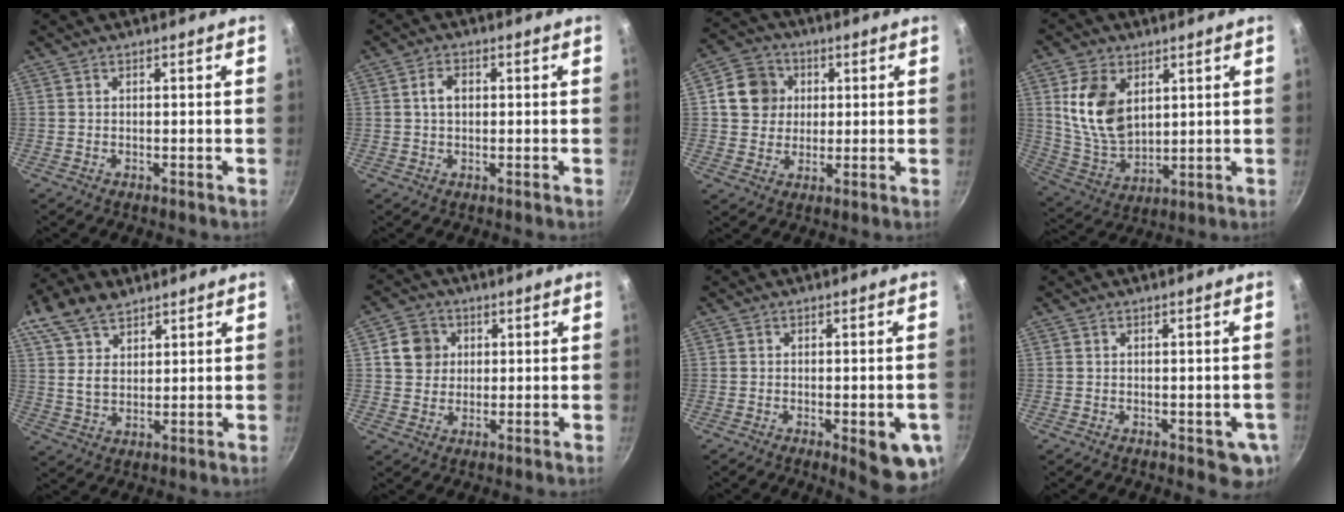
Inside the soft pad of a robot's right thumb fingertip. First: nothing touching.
{"total": 3.2, "force": [0.4, 2.1, 2.3], "torque": [-0.031, 0.008, 0.004]}
{"total": 9.1, "force": [1.9, 8.2, 3.5], "torque": [-0.030, 0.013, 0.025]}
{"total": 13.3, "force": [3.9, 8.8, 9.2], "torque": [-0.155, -0.026, 0.087]}
{"total": 12.1, "force": [7.5, 7.2, 6.1], "torque": [-0.100, -0.018, 0.138]}
{"total": 6.4, "force": [1.6, 5.8, 2.2], "torque": [-0.007, 0.007, 0.022]}
{"total": 9.5, "force": [-3.0, 3.1, 8.5], "torque": [-0.076, 0.005, -0.033]}
{"total": 4.8, "force": [-1.1, 2.7, 3.8], "torque": [-0.029, -0.001, -0.012]}